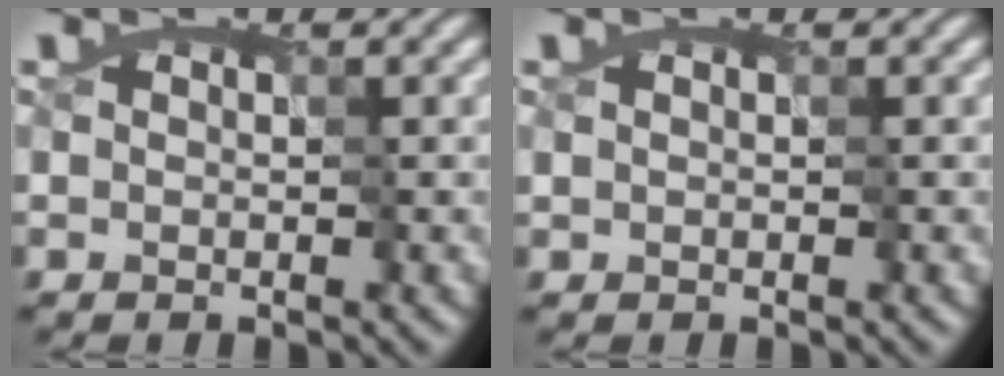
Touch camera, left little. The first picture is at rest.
{"total": 0.0}